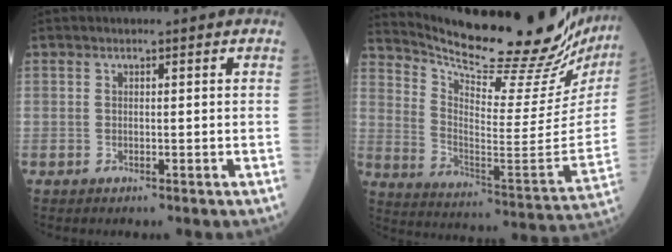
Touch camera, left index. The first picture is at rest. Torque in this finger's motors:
{"motor_torque": [0.64, -1.49, 0.22, 0.05]}